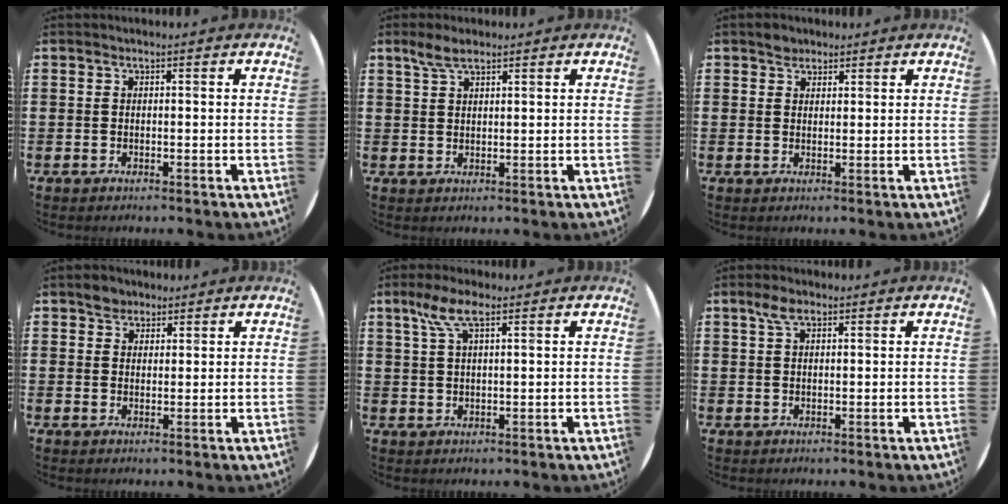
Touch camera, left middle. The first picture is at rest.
{"total": 3.3, "force": [2.4, 1.1, 1.9], "torque": [-0.043, 0.005, 0.044]}
{"total": 2.0, "force": [1.7, 1.0, 0.0], "torque": [0.005, 0.000, 0.032]}
{"total": 2.5, "force": [2.1, 1.4, 0.1], "torque": [0.010, -0.001, 0.039]}
{"total": 5.1, "force": [2.8, 1.5, 4.0], "torque": [-0.086, 0.009, 0.048]}
{"total": 2.8, "force": [1.8, 1.3, 1.8], "torque": [-0.031, 0.005, 0.030]}